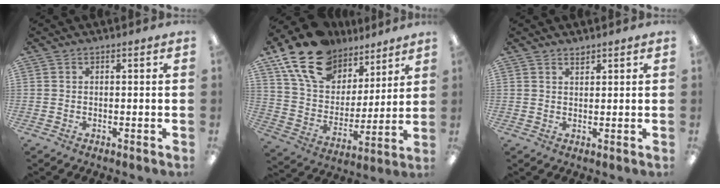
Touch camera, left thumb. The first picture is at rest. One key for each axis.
{"total": 18.9, "fx": 13.0, "fy": 11.3, "fz": 7.8, "tx": -0.158, "ty": -0.065, "tz": 0.242}
{"total": 1.4, "fx": 1.4, "fy": 0.3, "fz": 0.1, "tx": 0.004, "ty": -0.006, "tz": 0.025}